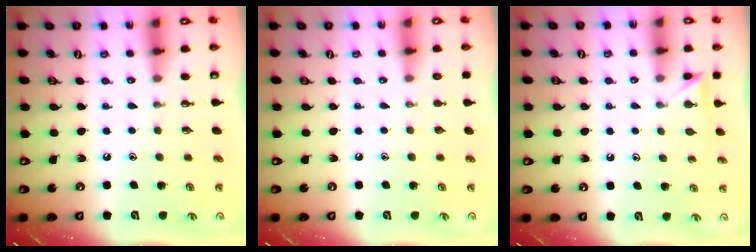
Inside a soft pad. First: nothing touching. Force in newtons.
{"total": 0.0}
{"total": 2.9, "press": 2.9, "slide": 0.3}